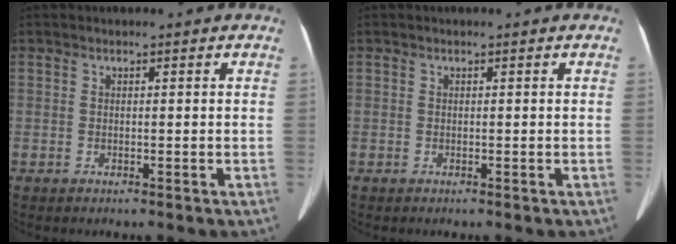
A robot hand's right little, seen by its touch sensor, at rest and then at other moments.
{"total": 0.0}